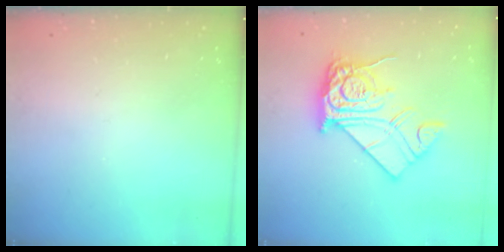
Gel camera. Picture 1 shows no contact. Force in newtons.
{"total": 16.2, "press": 16.1, "slide": 1.3}